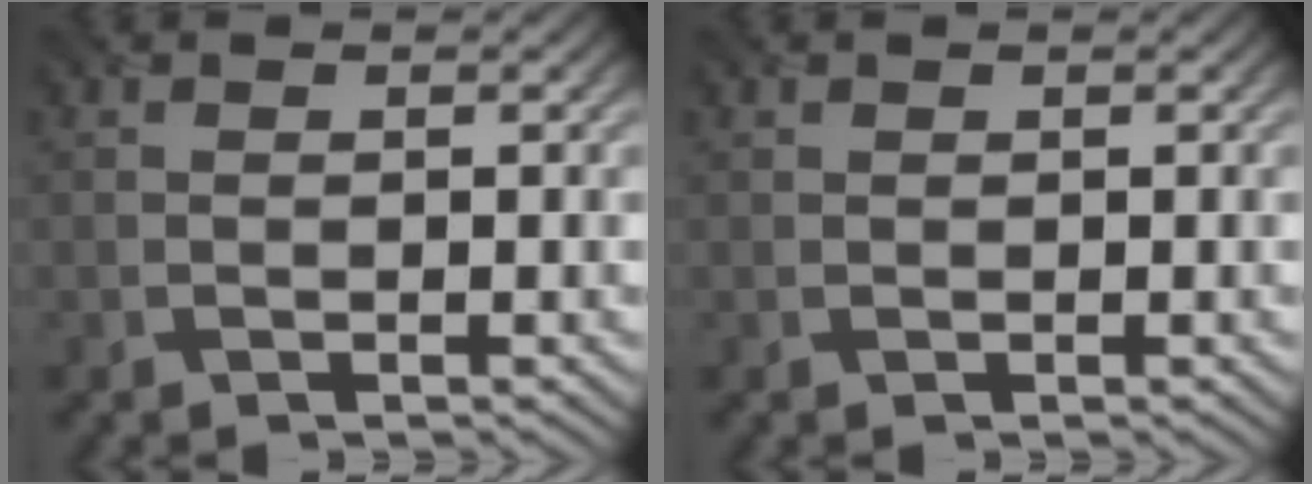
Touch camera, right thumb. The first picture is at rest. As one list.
[{"total": 0.0}]